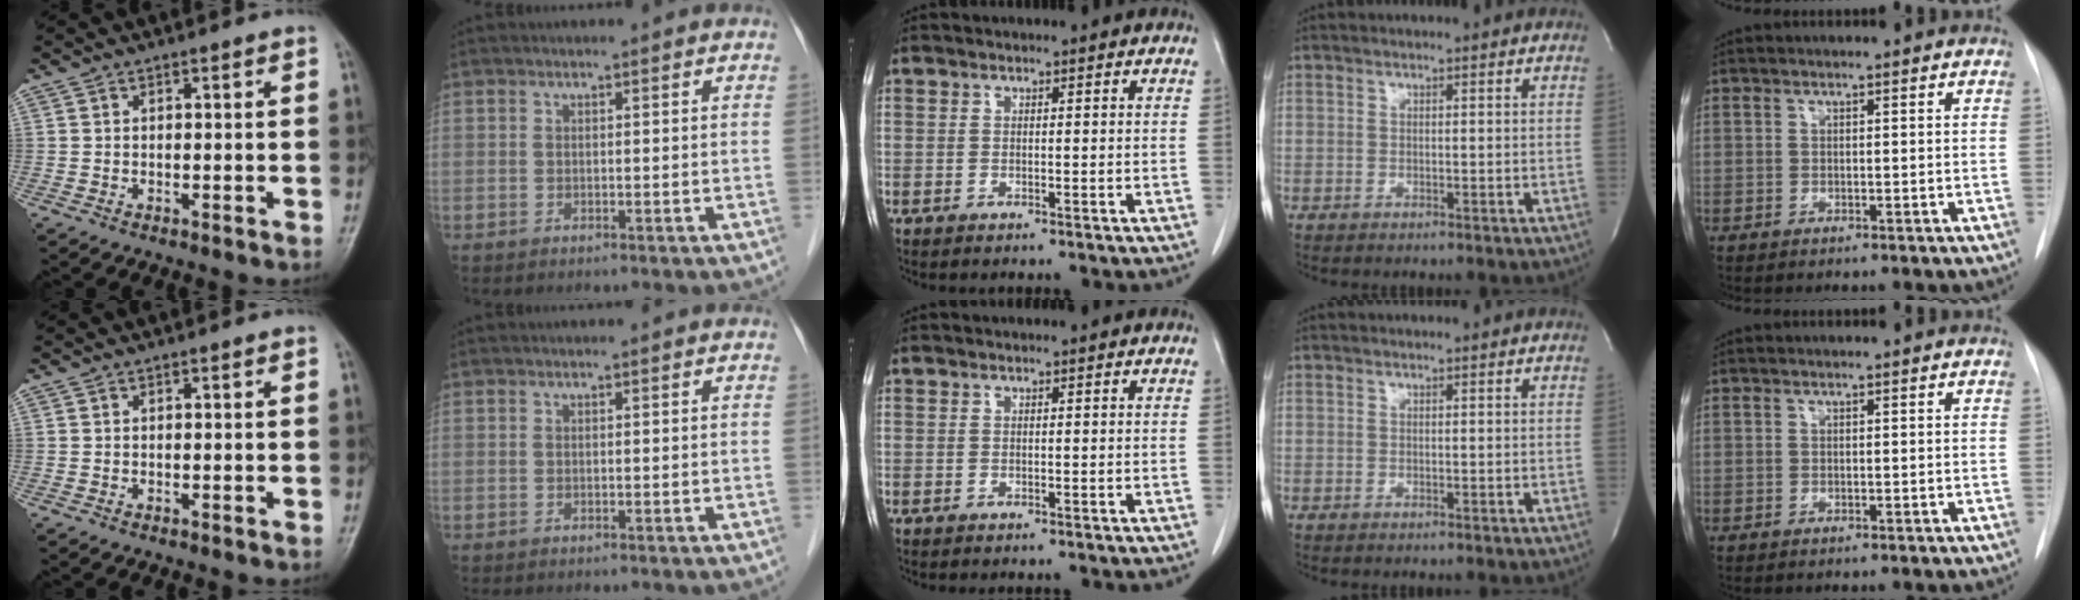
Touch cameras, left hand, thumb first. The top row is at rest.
{}